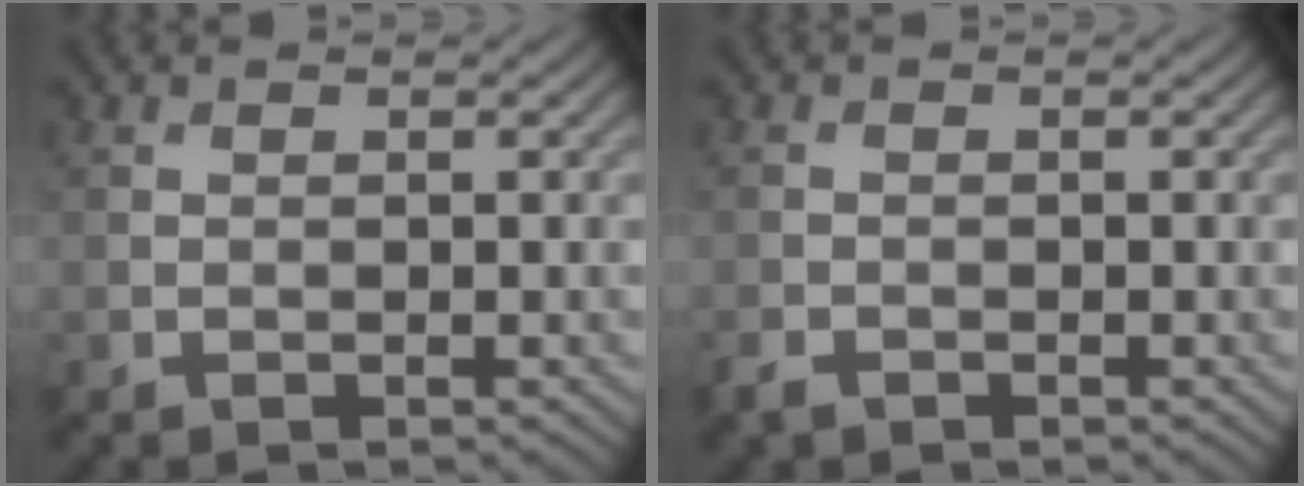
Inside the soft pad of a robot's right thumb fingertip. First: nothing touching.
{"total": 1.3, "force": [-1.0, 0.7, 0.5], "torque": [-0.012, -0.004, -0.025]}